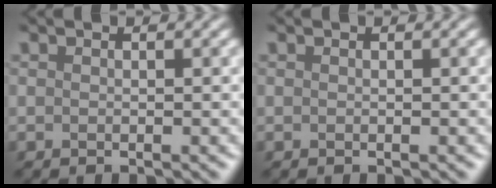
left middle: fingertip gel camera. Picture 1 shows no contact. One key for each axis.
{"total": 0.0}